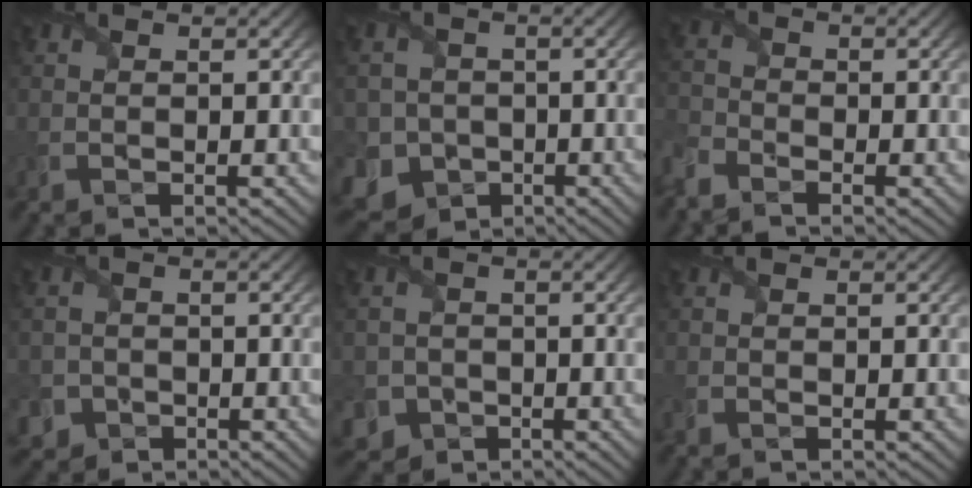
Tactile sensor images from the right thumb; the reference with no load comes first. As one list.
[{"total": 8.4, "force": [-2.8, 7.6, 2.2], "torque": [-0.071, -0.028, -0.072]}, {"total": 4.0, "force": [-3.3, 1.9, 1.3], "torque": [-0.038, -0.009, -0.086]}, {"total": 3.7, "force": [-1.7, 3.2, 0.5], "torque": [-0.009, -0.003, -0.045]}, {"total": 4.1, "force": [-1.7, 3.6, 0.7], "torque": [-0.017, -0.007, -0.044]}, {"total": 0.8, "force": [-0.6, 0.3, 0.3], "torque": [-0.011, -0.006, -0.015]}]